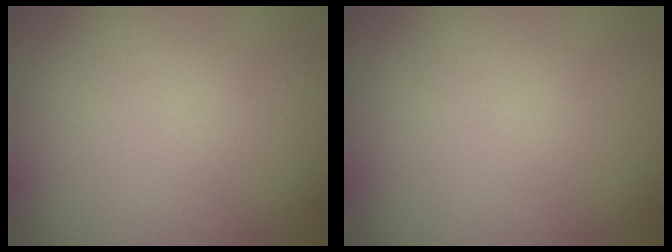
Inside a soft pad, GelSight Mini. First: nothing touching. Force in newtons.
{"total": 0.0}